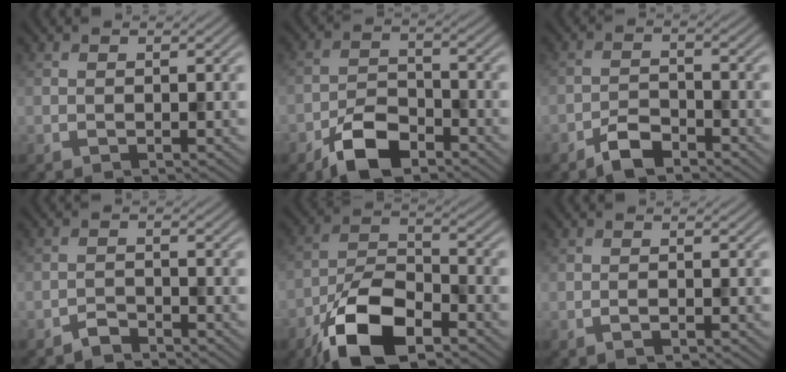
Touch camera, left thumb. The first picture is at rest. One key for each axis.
{"total": 6.8, "fx": -4.5, "fy": 3.1, "fz": 4.1, "tx": -0.074, "ty": 0.002, "tz": -0.095}
{"total": 3.7, "fx": -2.8, "fy": 1.5, "fz": 2.0, "tx": -0.034, "ty": 0.002, "tz": -0.062}
{"total": 1.7, "fx": -1.6, "fy": 0.4, "fz": 0.4, "tx": -0.004, "ty": 0.004, "tz": -0.036}
{"total": 11.4, "fx": -6.8, "fy": 4.8, "fz": 7.8, "tx": -0.150, "ty": -0.005, "tz": -0.143}
{"total": 0.7, "fx": -0.4, "fy": 0.2, "fz": 0.6, "tx": -0.012, "ty": 0.000, "tz": -0.007}